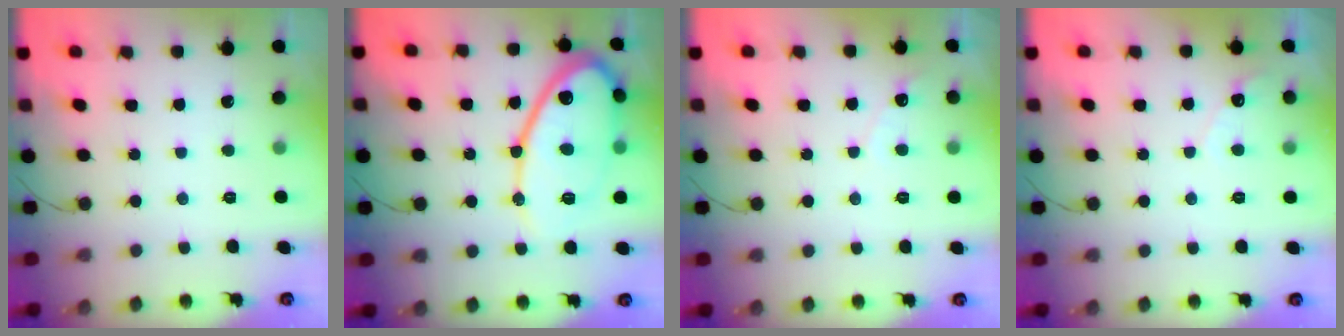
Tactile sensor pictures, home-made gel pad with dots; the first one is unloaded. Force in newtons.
{"total": 16.3, "press": 16.3, "slide": 1.4}
{"total": 3.2, "press": 3.2, "slide": 0.3}
{"total": 3.3, "press": 3.3, "slide": 0.3}